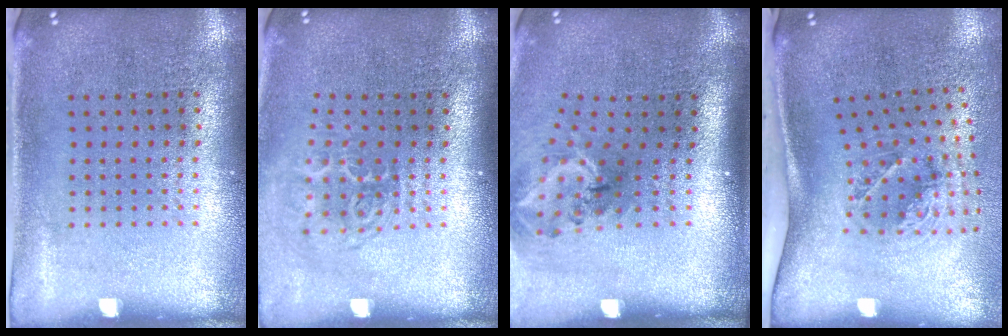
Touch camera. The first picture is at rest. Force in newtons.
{"total": 1.7, "press": 1.1, "slide": 1.2}
{"total": 2.0, "press": 1.3, "slide": 1.5}
{"total": 1.9, "press": 1.3, "slide": 1.4}